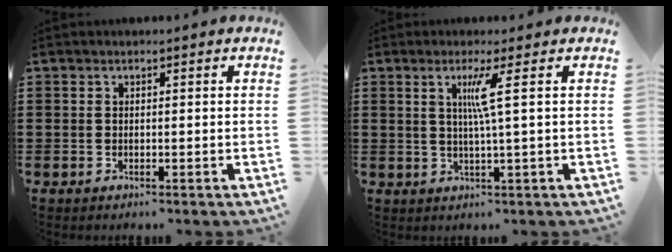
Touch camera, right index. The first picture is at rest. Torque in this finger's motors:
{"motor_torque": [0.43, -0.10, 0.18, 0.04]}